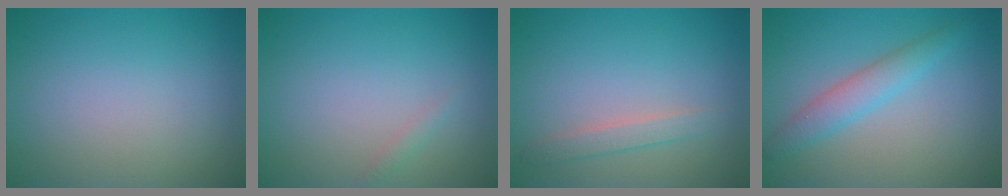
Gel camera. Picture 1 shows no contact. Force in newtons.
{"total": 0.7, "press": 0.7, "slide": 0.1}
{"total": 1.6, "press": 1.6, "slide": 0.0}
{"total": 2.8, "press": 2.8, "slide": 0.1}